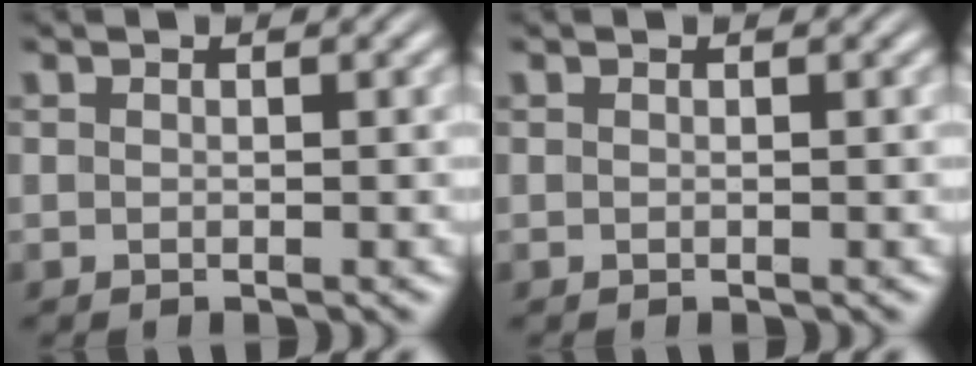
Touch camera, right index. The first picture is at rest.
{"total": 0.0}